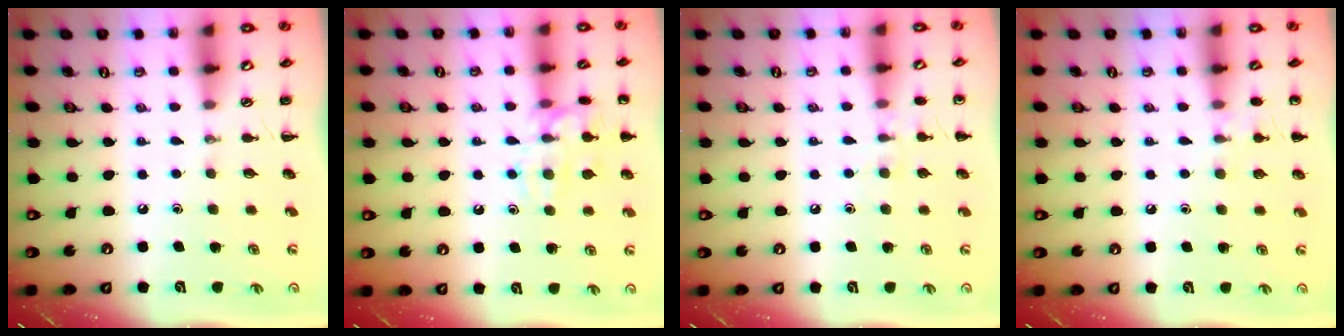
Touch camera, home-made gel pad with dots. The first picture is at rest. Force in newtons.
{"total": 13.9, "press": 13.9, "slide": 0.8}
{"total": 6.5, "press": 6.3, "slide": 1.8}
{"total": 6.3, "press": 6.0, "slide": 2.0}